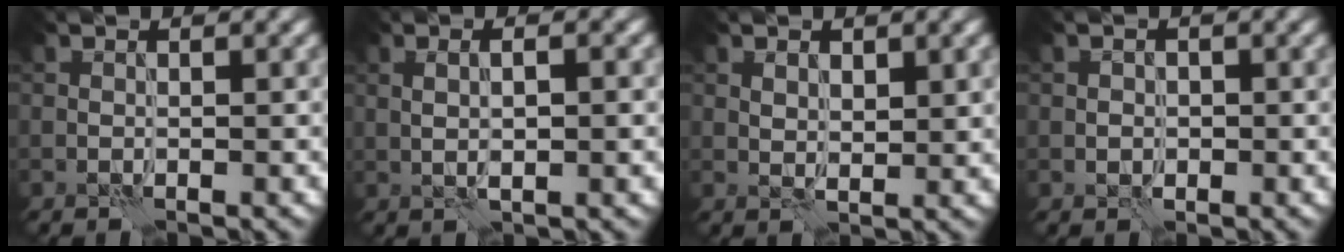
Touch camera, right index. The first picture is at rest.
{"total": 3.2, "force": [0.4, 0.9, 3.1], "torque": [-0.041, 0.003, 0.006]}
{"total": 1.9, "force": [1.0, 1.0, 1.3], "torque": [-0.022, -0.004, 0.020]}
{"total": 1.1, "force": [-0.2, 1.0, 0.5], "torque": [-0.006, -0.002, -0.004]}